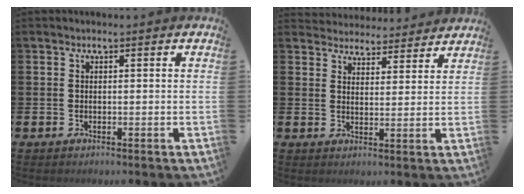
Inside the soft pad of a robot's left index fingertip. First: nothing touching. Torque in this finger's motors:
{"motor_torque": [0.99, -1.15, -0.03, 0.00]}